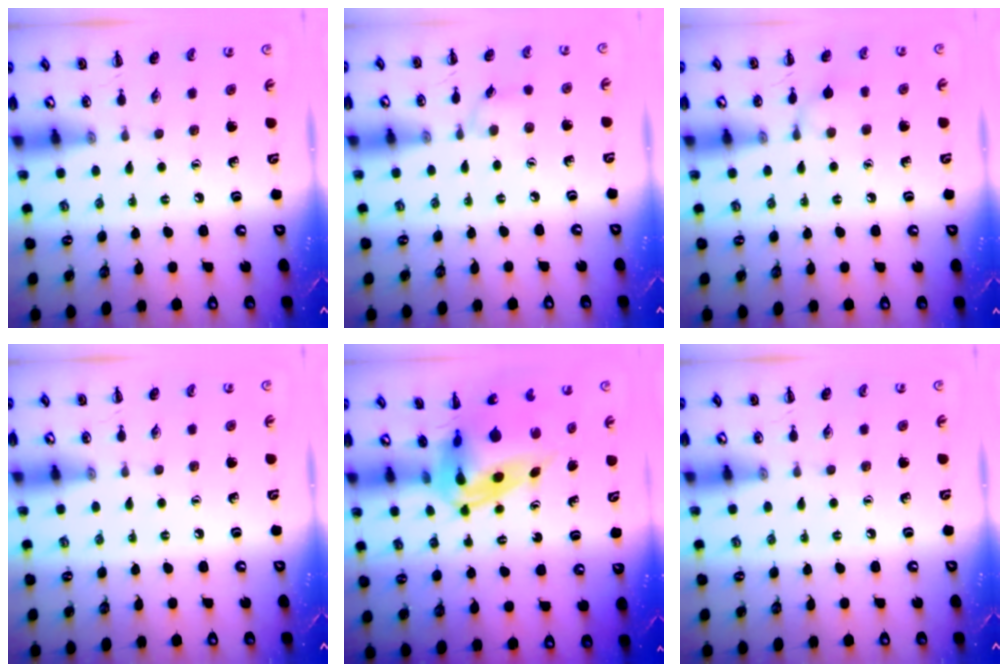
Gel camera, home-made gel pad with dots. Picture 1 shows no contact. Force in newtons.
{"total": 3.8, "press": 3.6, "slide": 0.9}
{"total": 6.2, "press": 5.8, "slide": 2.2}
{"total": 0.0}
{"total": 9.3, "press": 8.9, "slide": 2.6}
{"total": 0.0}